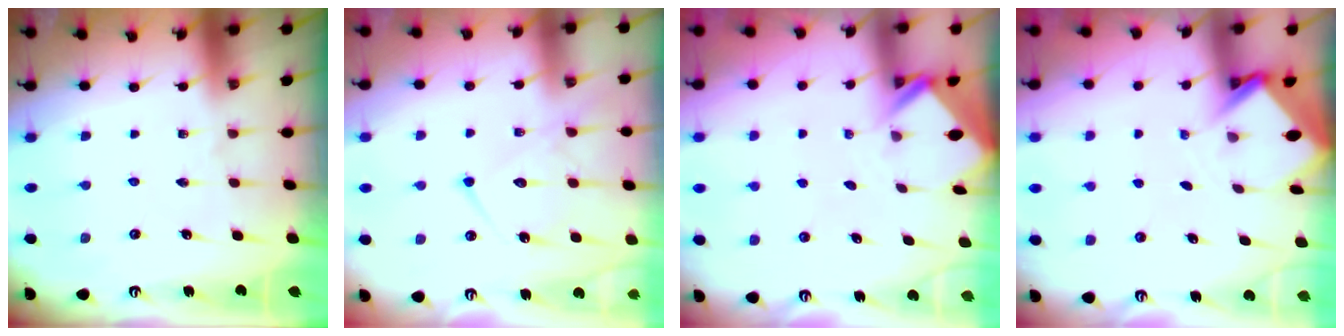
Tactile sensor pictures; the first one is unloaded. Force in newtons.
{"total": 14.1, "press": 14.1, "slide": 1.3}
{"total": 2.6, "press": 2.6, "slide": 0.2}
{"total": 2.9, "press": 2.9, "slide": 0.2}